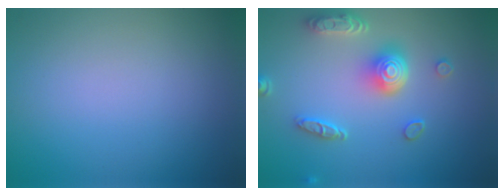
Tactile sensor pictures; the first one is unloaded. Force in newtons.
{"total": 5.3, "press": 4.0, "slide": 3.4}